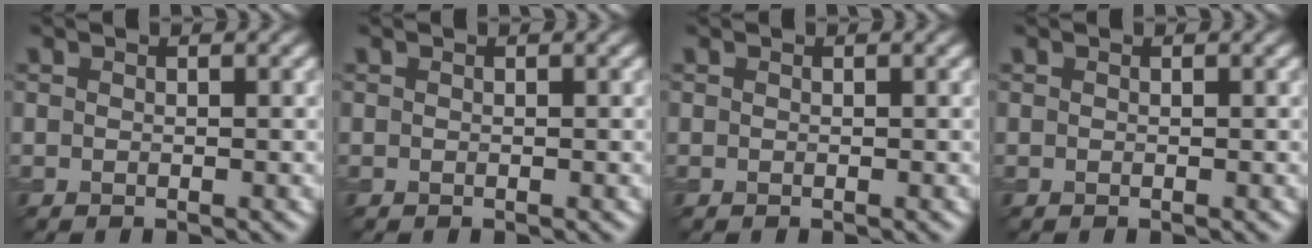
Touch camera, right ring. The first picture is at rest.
{"total": 0.0}
{"total": 0.0}
{"total": 0.0}